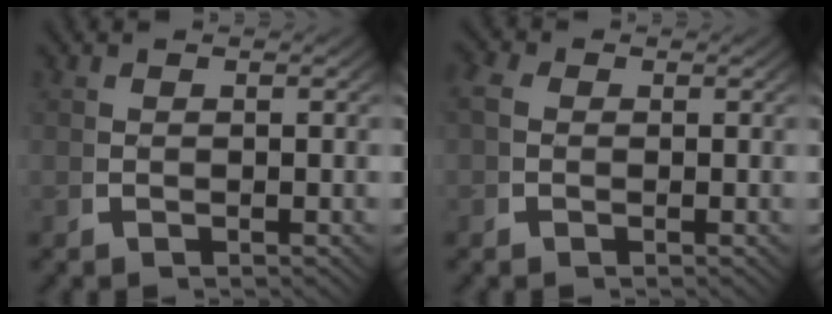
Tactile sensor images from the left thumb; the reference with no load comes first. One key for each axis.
{"total": 1.6, "fx": 0.2, "fy": 1.4, "fz": 0.8, "tx": -0.020, "ty": 0.001, "tz": 0.000}